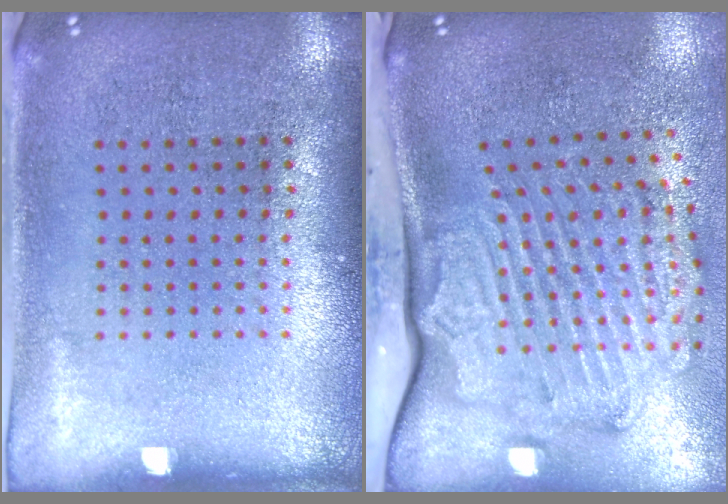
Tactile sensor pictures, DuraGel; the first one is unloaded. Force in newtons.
{"total": 2.8, "press": 2.3, "slide": 1.7}